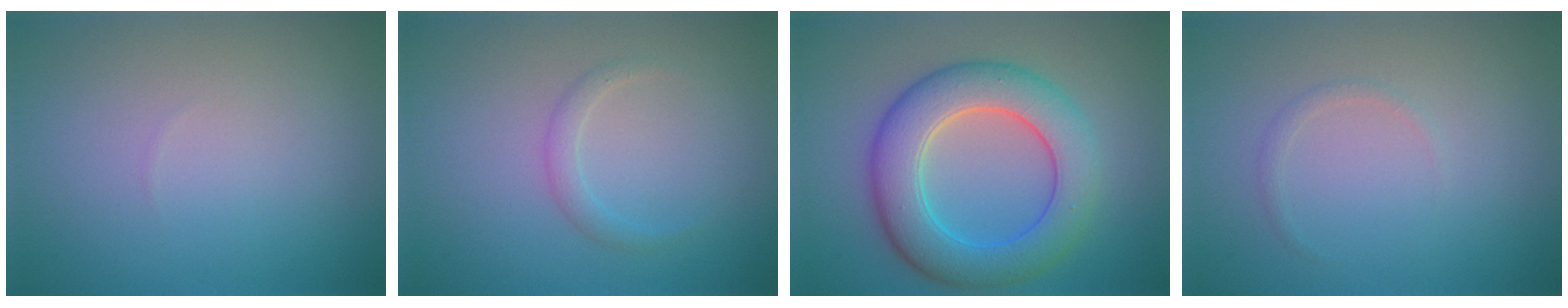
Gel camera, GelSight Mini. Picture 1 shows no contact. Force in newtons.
{"total": 1.2, "press": 1.2, "slide": 0.0}
{"total": 7.6, "press": 7.6, "slide": 0.1}
{"total": 0.7, "press": 0.7, "slide": 0.1}